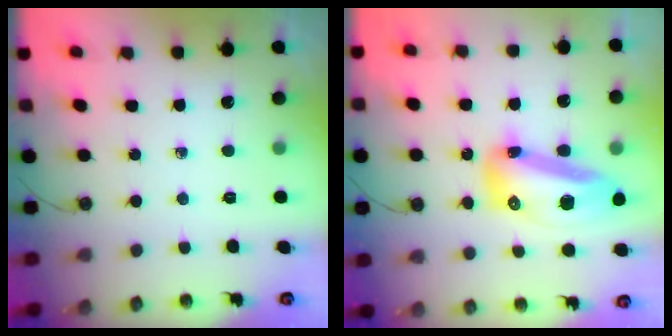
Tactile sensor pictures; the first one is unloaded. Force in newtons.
{"total": 16.2, "press": 16.1, "slide": 1.8}